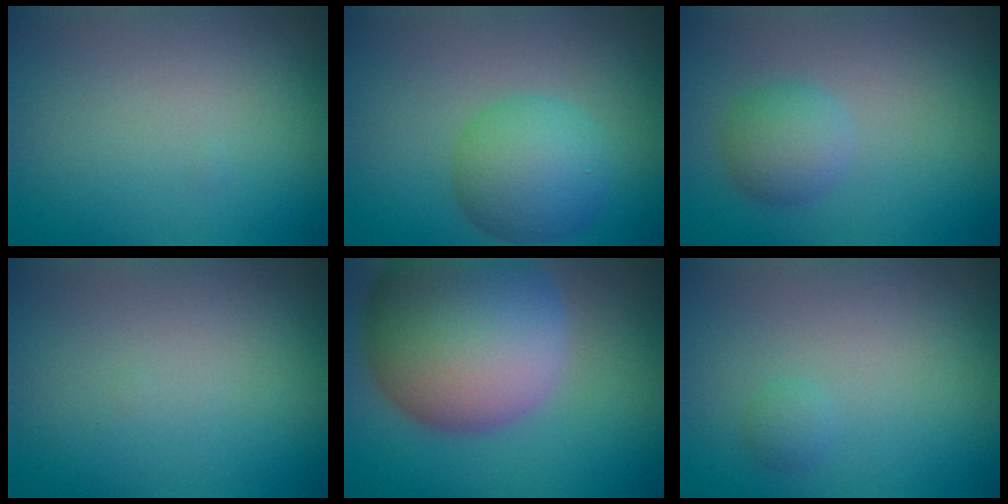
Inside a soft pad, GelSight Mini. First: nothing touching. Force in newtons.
{"total": 5.1, "press": 5.1, "slide": 0.2}
{"total": 2.5, "press": 2.5, "slide": 0.1}
{"total": 0.0}
{"total": 14.6, "press": 14.6, "slide": 1.3}
{"total": 0.7, "press": 0.7, "slide": 0.1}